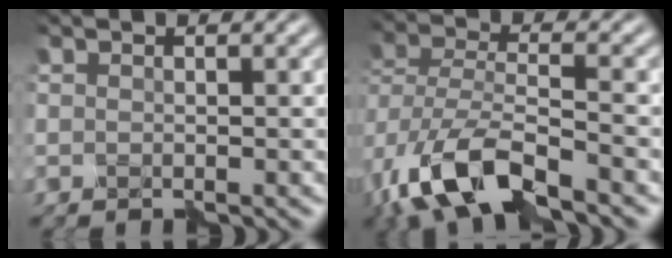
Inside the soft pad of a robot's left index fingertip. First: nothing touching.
{"total": 9.3, "force": [-5.4, 3.9, 6.5], "torque": [-0.147, -0.013, -0.109]}